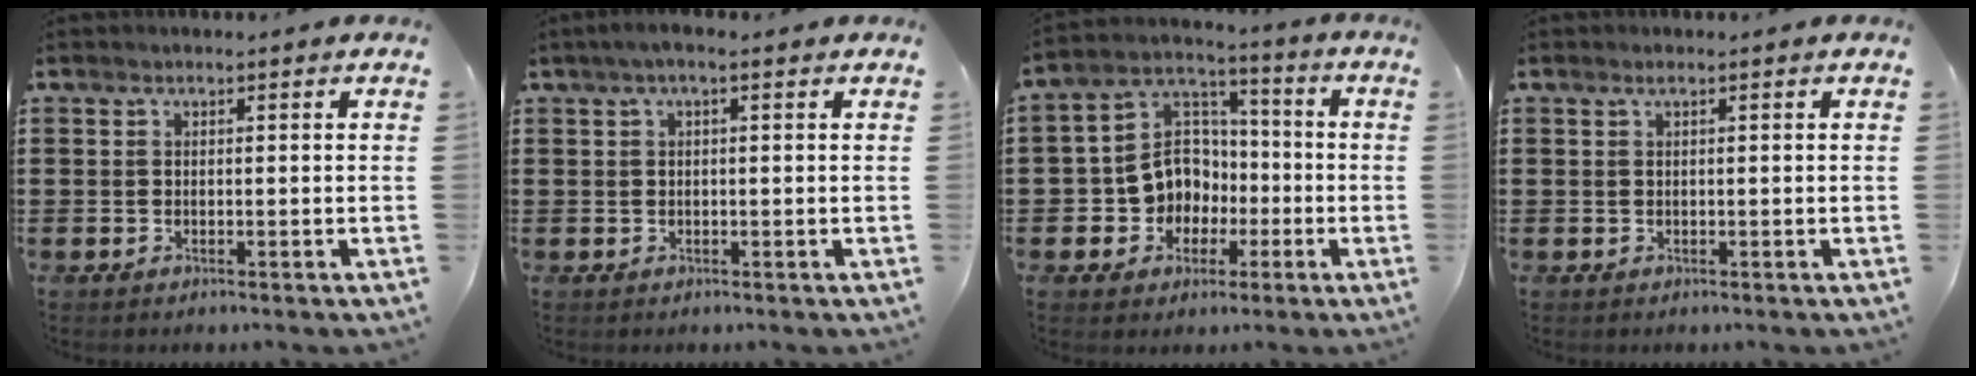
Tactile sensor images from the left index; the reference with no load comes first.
{"total": 1.6, "force": [0.1, 0.2, 1.6], "torque": [-0.027, 0.001, 0.003]}
{"total": 8.9, "force": [-2.0, 8.1, 3.1], "torque": [-0.104, 0.005, -0.038]}
{"total": 0.7, "force": [0.2, 0.0, 0.6], "torque": [-0.009, -0.001, 0.004]}